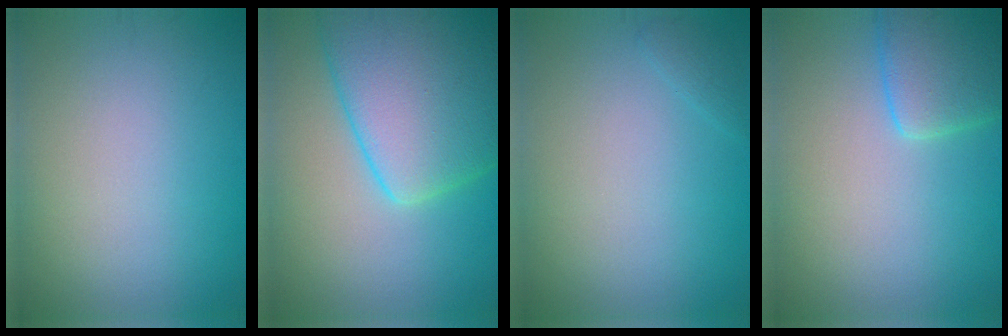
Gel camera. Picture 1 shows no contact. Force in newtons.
{"total": 10.0, "press": 10.0, "slide": 0.4}
{"total": 0.7, "press": 0.7, "slide": 0.0}
{"total": 3.8, "press": 3.8, "slide": 0.2}